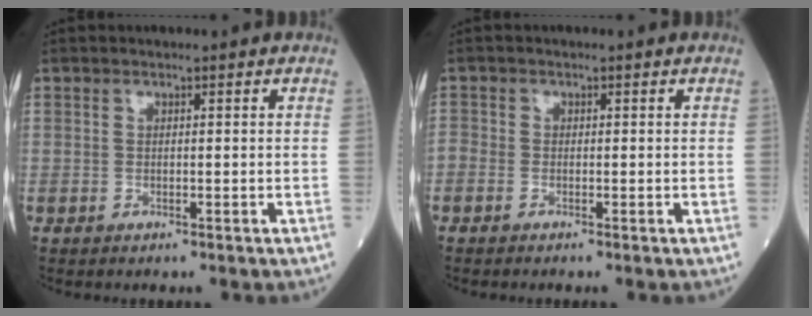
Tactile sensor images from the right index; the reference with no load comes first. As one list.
[{"total": 1.4, "force": [-1.0, 0.7, 0.6], "torque": [-0.021, -0.001, -0.018]}]